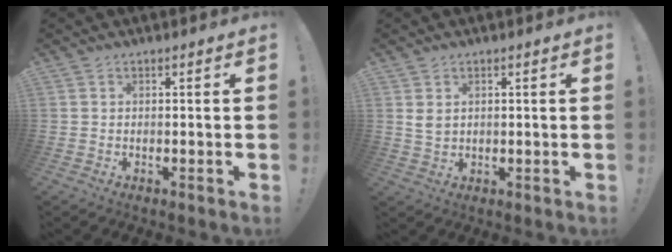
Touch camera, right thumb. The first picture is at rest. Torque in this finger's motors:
{"motor_torque": [-0.08, 0.78, -0.08, 0.14, 0.00]}